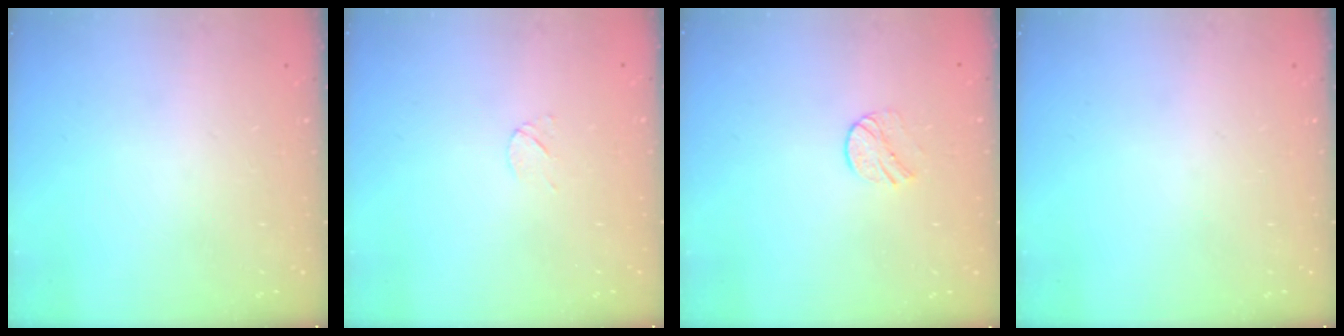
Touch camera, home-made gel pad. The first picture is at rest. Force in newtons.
{"total": 4.0, "press": 3.9, "slide": 0.7}
{"total": 6.6, "press": 6.6, "slide": 0.7}
{"total": 0.0}